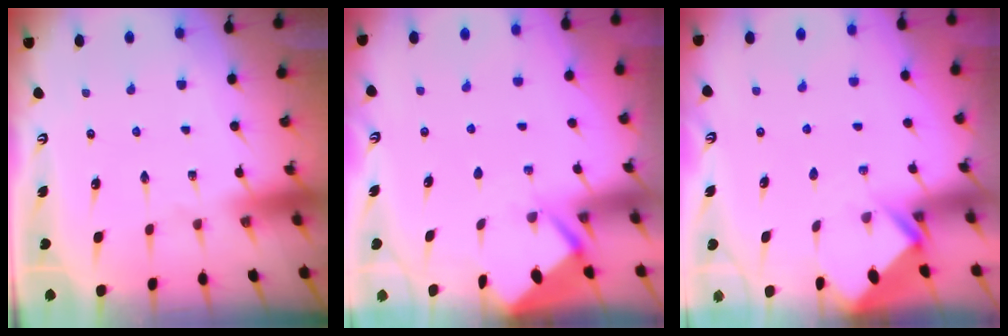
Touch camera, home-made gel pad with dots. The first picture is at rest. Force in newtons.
{"total": 2.7, "press": 2.6, "slide": 0.3}
{"total": 2.9, "press": 2.9, "slide": 0.2}